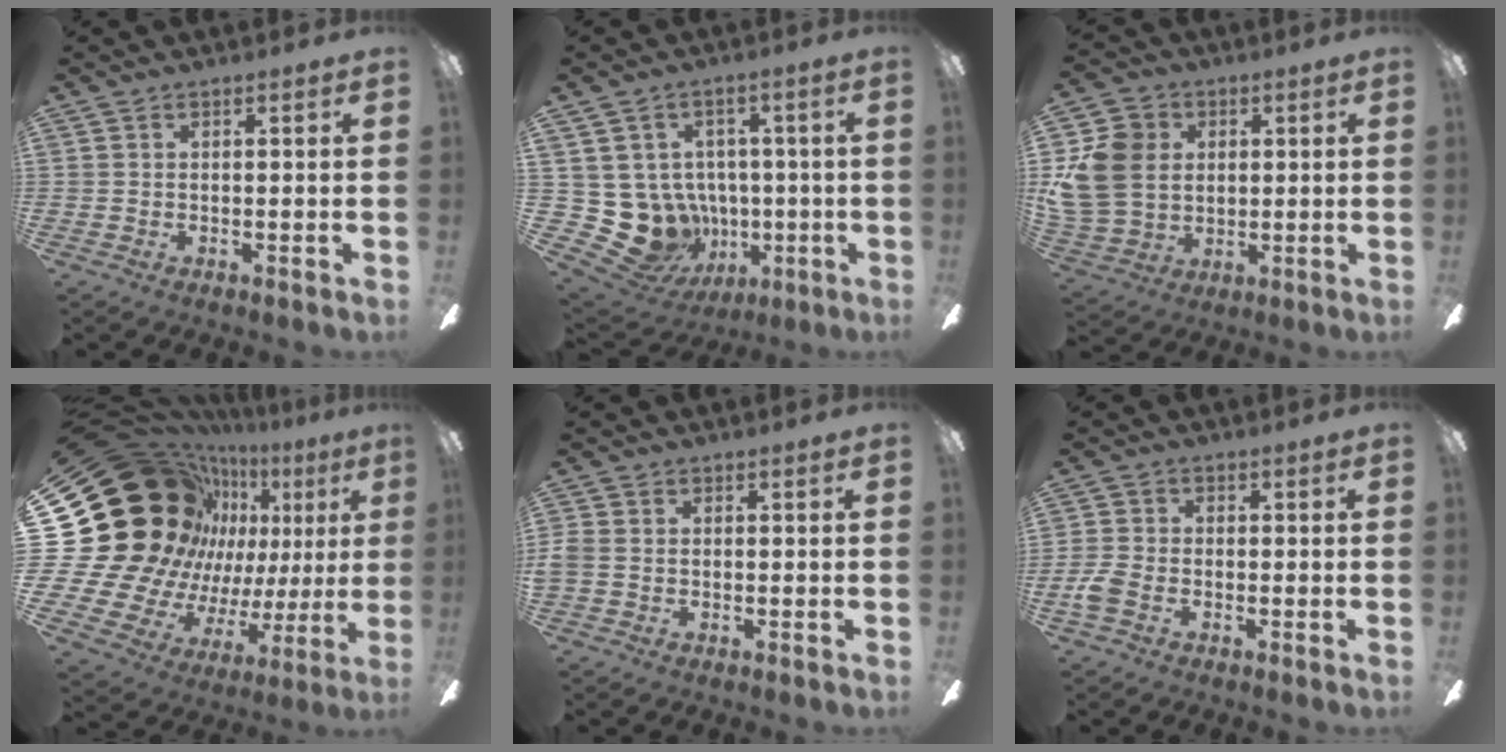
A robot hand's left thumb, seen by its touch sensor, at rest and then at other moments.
{"total": 11.8, "force": [-2.3, 10.9, 3.8], "torque": [-0.118, -0.007, -0.021]}
{"total": 13.6, "force": [2.4, 11.7, 6.6], "torque": [-0.169, 0.013, 0.051]}
{"total": 32.0, "force": [10.1, 24.6, 17.7], "torque": [-0.335, -0.111, 0.262]}
{"total": 2.1, "force": [-0.6, 1.3, 1.5], "torque": [-0.033, 0.003, -0.013]}
{"total": 4.0, "force": [-1.8, 2.5, 2.6], "torque": [-0.052, 0.008, -0.033]}